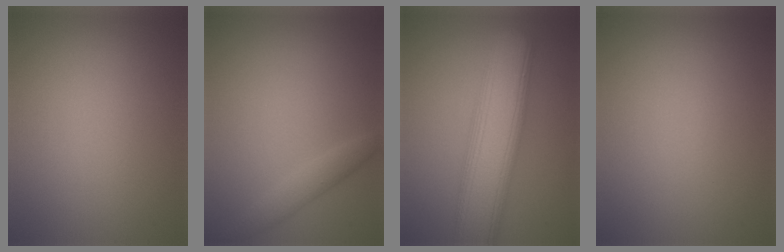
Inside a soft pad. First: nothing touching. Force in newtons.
{"total": 1.8, "press": 1.8, "slide": 0.1}
{"total": 9.2, "press": 9.2, "slide": 0.3}
{"total": 0.0}